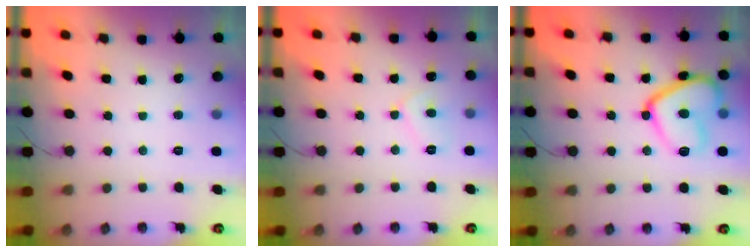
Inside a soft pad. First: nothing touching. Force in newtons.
{"total": 5.2, "press": 5.2, "slide": 0.4}
{"total": 15.7, "press": 15.6, "slide": 1.4}